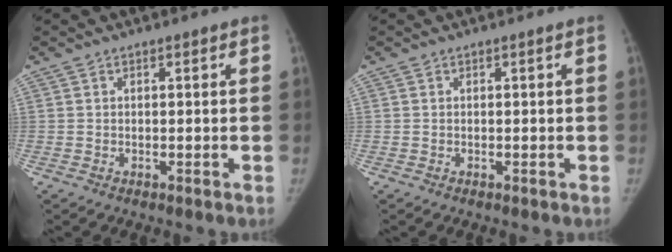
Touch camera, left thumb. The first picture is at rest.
{"total": 0.0}